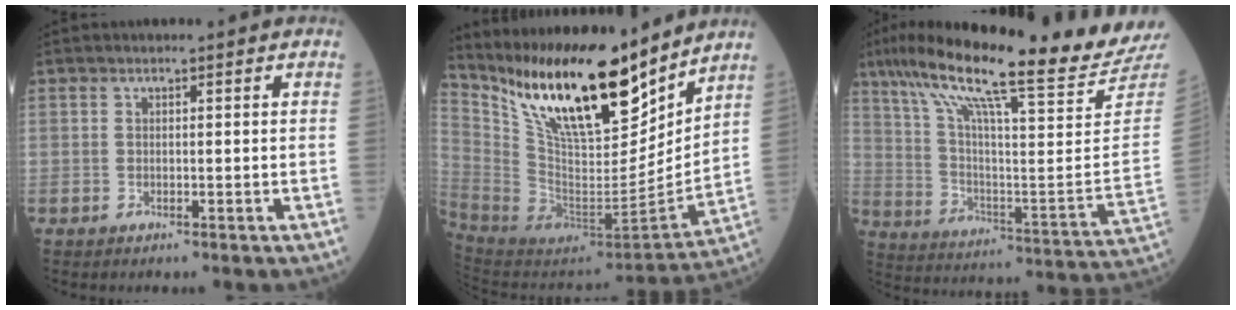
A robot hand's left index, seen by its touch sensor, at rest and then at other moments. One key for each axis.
{"total": 23.3, "fx": 17.5, "fy": 5.5, "fz": 14.3, "tx": -0.253, "ty": -0.018, "tz": 0.318}
{"total": 25.6, "fx": 21.8, "fy": -0.2, "fz": 13.5, "tx": -0.233, "ty": -0.057, "tz": 0.315}